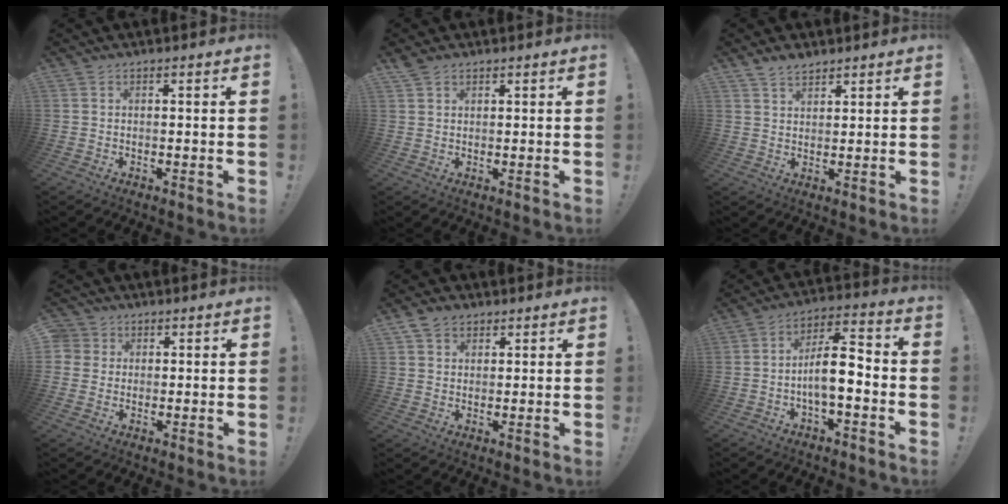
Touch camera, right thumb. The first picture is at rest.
{"total": 2.3, "force": [1.7, 1.2, 0.9], "torque": [-0.015, -0.008, 0.032]}
{"total": 4.1, "force": [3.5, 1.7, 1.2], "torque": [-0.021, -0.023, 0.065]}
{"total": 4.1, "force": [1.1, 3.8, 0.8], "torque": [-0.014, -0.001, 0.021]}
{"total": 4.9, "force": [2.8, 3.7, 1.7], "torque": [-0.029, -0.004, 0.054]}
{"total": 11.2, "force": [-2.9, 4.0, 10.1], "torque": [-0.174, 0.012, -0.055]}